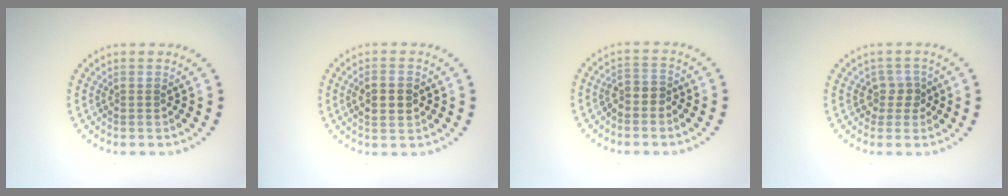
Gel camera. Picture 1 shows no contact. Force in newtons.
{"total": 2.7, "press": 2.6, "slide": 0.3}
{"total": 1.8, "press": 1.6, "slide": 0.9}
{"total": 1.9, "press": 1.5, "slide": 1.2}